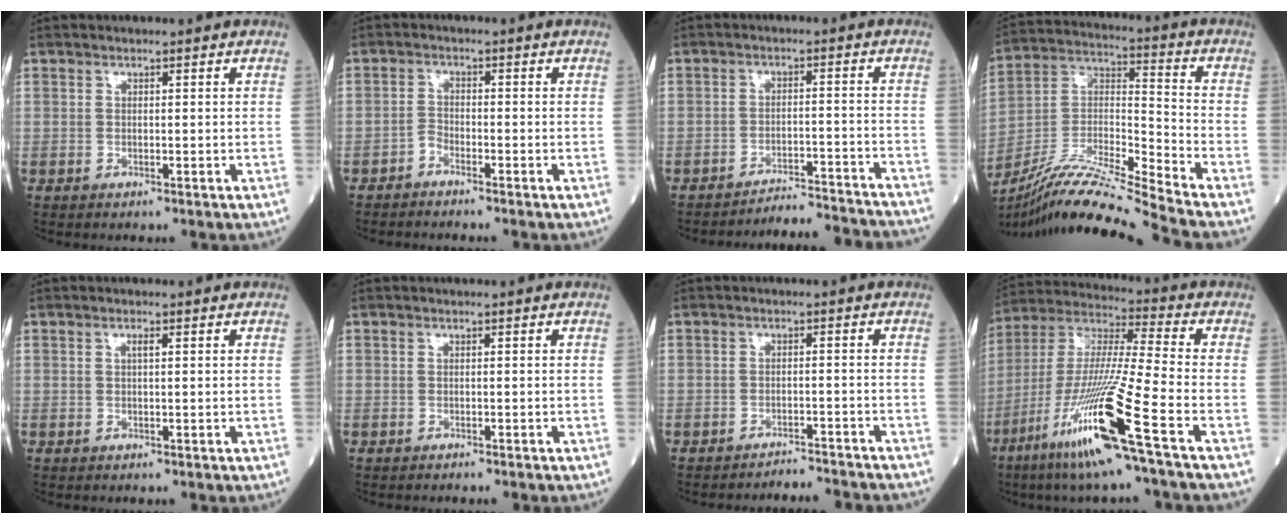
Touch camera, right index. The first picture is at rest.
{"total": 1.6, "force": [-1.5, 0.2, 0.4], "torque": [-0.005, 0.001, -0.032]}
{"total": 10.9, "force": [-10.8, -0.8, 1.0], "torque": [0.003, 0.003, -0.147]}
{"total": 17.3, "force": [-15.6, -2.7, 7.0], "torque": [-0.132, 0.010, -0.282]}
{"total": 0.8, "force": [0.2, 0.0, 0.7], "torque": [-0.015, 0.002, 0.003]}
{"total": 1.7, "force": [-1.5, 0.1, 0.7], "torque": [-0.010, 0.000, -0.018]}
{"total": 5.7, "force": [-5.7, -0.5, 0.1], "torque": [0.003, -0.003, -0.076]}
{"total": 18.4, "force": [-9.1, -1.3, 16.0], "torque": [-0.345, -0.044, -0.179]}